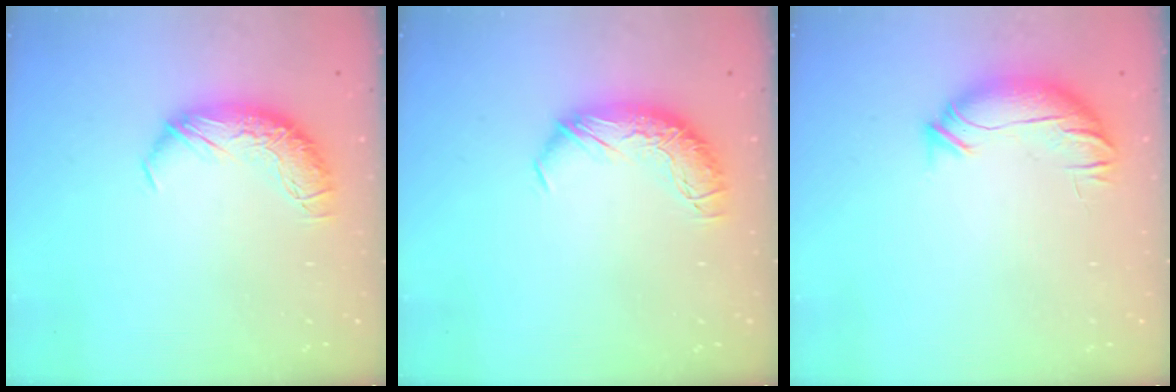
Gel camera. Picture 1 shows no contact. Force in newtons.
{"total": 0.0}
{"total": 4.2, "press": 3.8, "slide": 1.9}